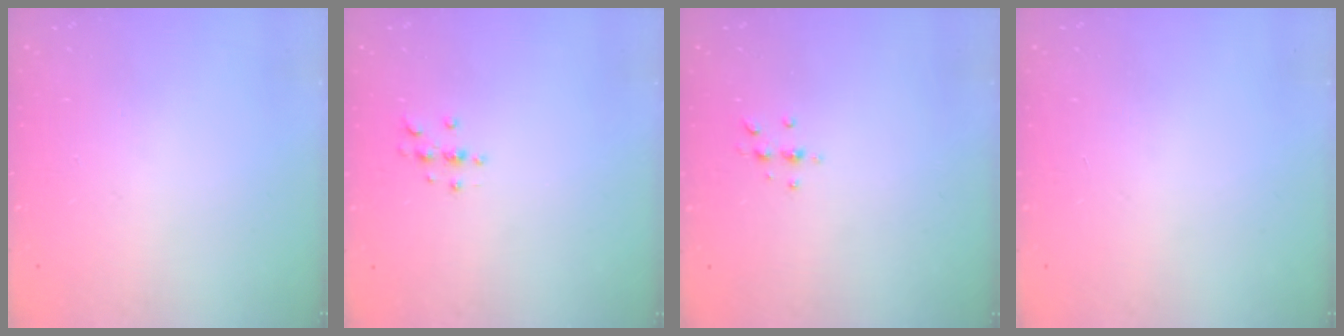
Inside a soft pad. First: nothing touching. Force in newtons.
{"total": 3.0, "press": 3.0, "slide": 0.4}
{"total": 4.3, "press": 4.3, "slide": 0.6}
{"total": 0.0}